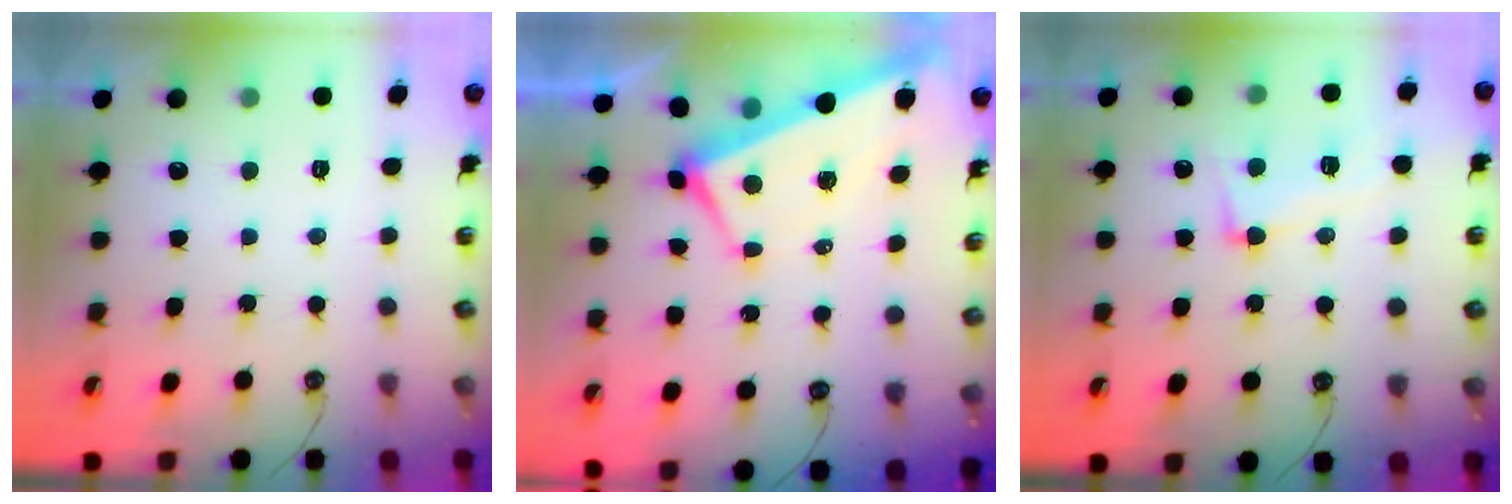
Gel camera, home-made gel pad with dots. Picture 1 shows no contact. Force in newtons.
{"total": 1.4, "press": 1.0, "slide": 1.0}
{"total": 4.5, "press": 4.1, "slide": 1.8}